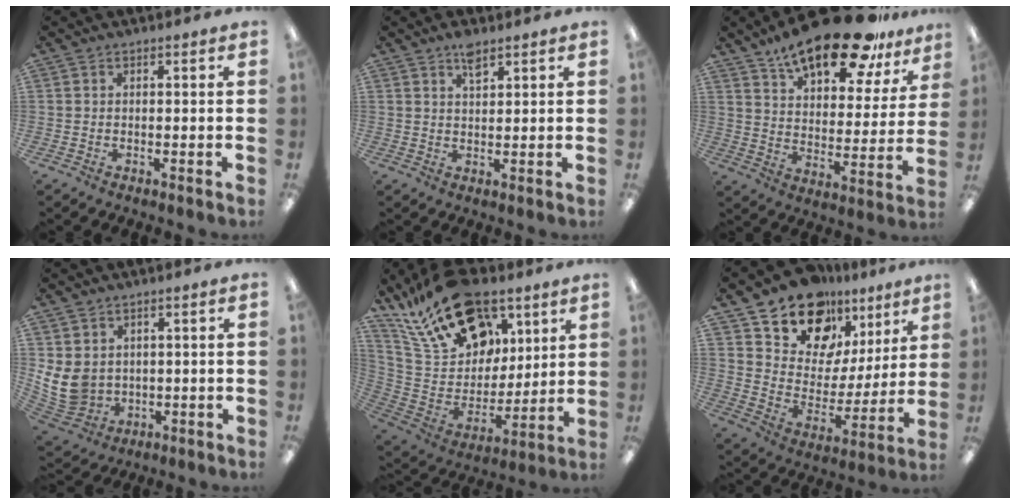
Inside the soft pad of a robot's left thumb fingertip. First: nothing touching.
{"total": 3.7, "force": [2.7, 1.3, 2.2], "torque": [-0.043, -0.002, 0.047]}
{"total": 19.6, "force": [14.9, 7.0, 10.6], "torque": [-0.170, -0.091, 0.252]}
{"total": 9.2, "force": [1.5, 7.9, 4.5], "torque": [-0.124, -0.011, 0.034]}
{"total": 25.1, "force": [15.7, 15.0, 12.7], "torque": [-0.226, -0.082, 0.287]}
{"total": 16.3, "force": [12.0, 9.7, 5.2], "torque": [-0.097, -0.086, 0.222]}